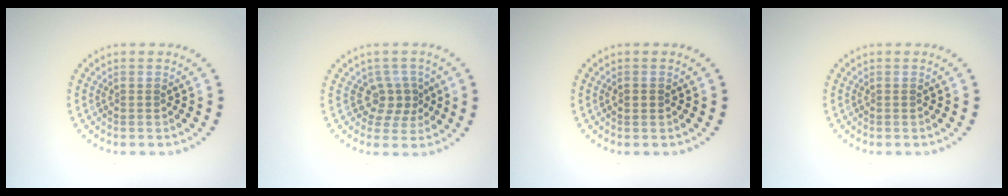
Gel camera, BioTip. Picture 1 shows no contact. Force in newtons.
{"total": 2.3, "press": 1.7, "slide": 1.5}
{"total": 1.1, "press": 1.1, "slide": 0.1}
{"total": 0.0}